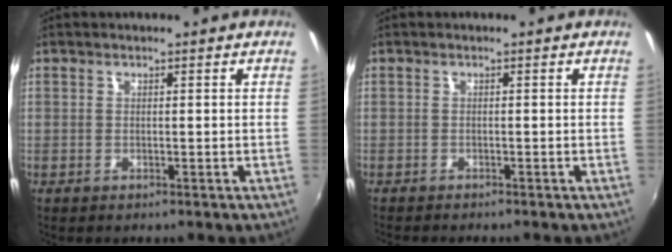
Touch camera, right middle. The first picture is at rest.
{"total": 2.0, "force": [-1.9, 0.2, 0.5], "torque": [-0.017, -0.015, -0.033]}